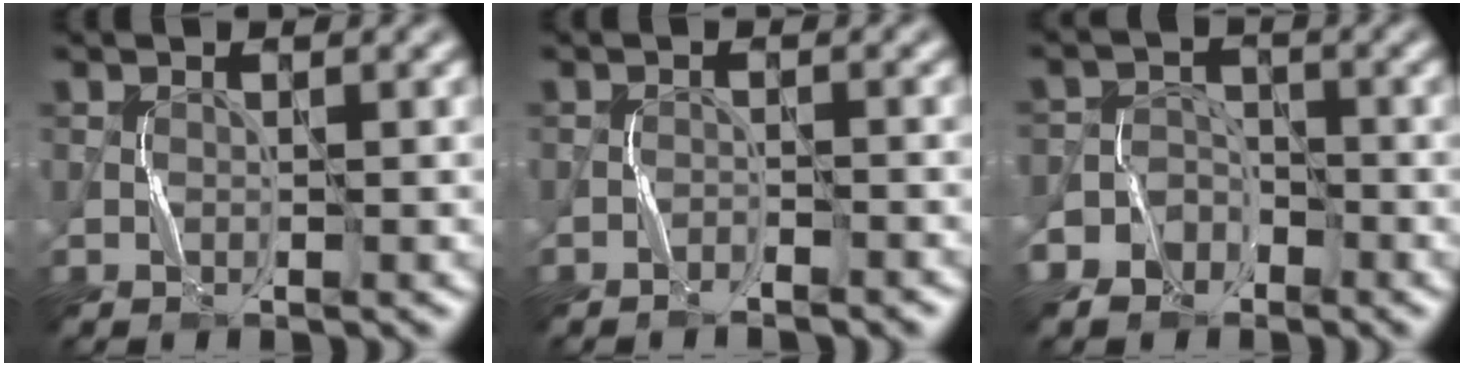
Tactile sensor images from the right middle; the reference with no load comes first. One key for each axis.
{"total": 1.2, "fx": -1.2, "fy": 0.1, "fz": 0.2, "tx": -0.008, "ty": 0.010, "tz": -0.018}
{"total": 4.0, "fx": -2.8, "fy": 2.9, "fz": 0.3, "tx": 0.013, "ty": 0.004, "tz": -0.059}